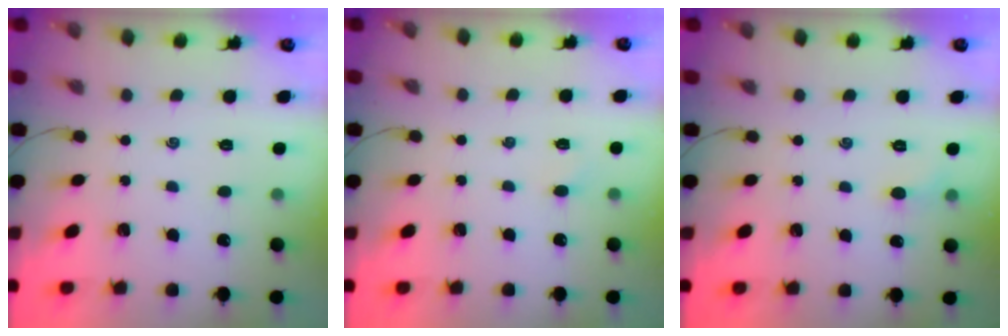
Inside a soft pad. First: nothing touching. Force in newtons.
{"total": 1.4, "press": 1.3, "slide": 0.4}
{"total": 4.4, "press": 4.2, "slide": 1.3}